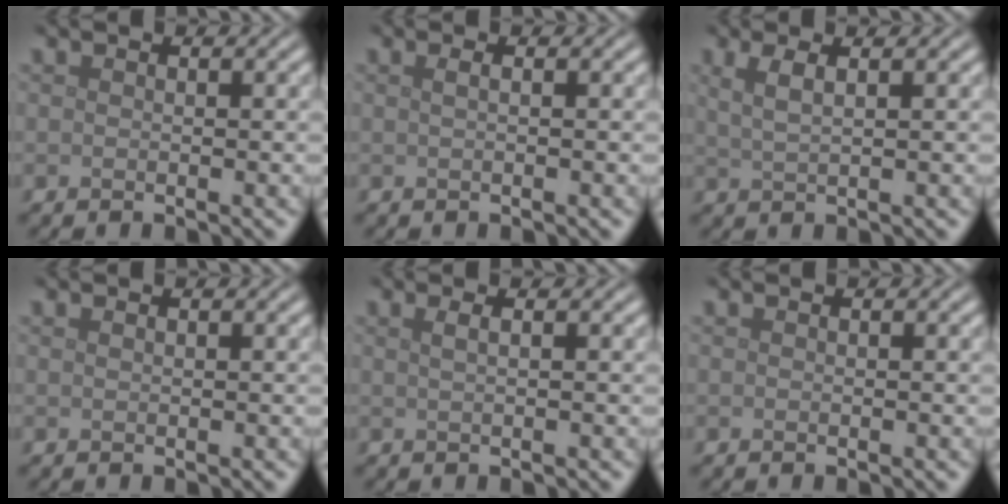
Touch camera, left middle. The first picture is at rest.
{"total": 1.1, "force": [0.3, 0.5, 1.0], "torque": [-0.011, 0.000, -0.002]}
{"total": 2.4, "force": [1.0, 0.8, 2.0], "torque": [-0.032, 0.005, 0.017]}
{"total": 0.0}
{"total": 1.8, "force": [0.7, 0.8, 1.4], "torque": [-0.011, -0.001, -0.002]}
{"total": 0.0}